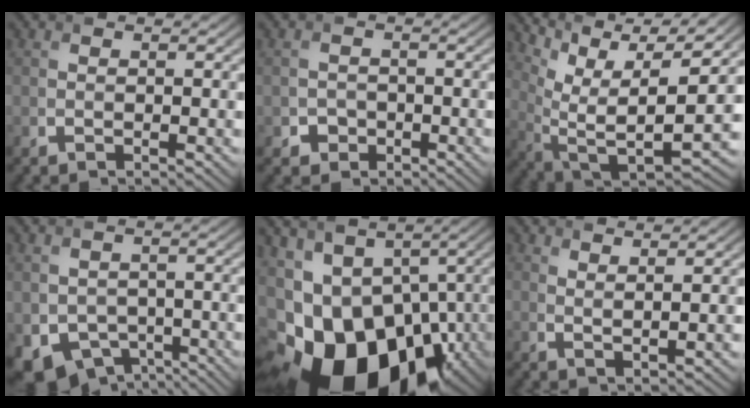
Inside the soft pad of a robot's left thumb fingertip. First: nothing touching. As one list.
[{"total": 1.6, "force": [-1.0, 1.2, -0.4], "torque": [0.013, -0.002, -0.022]}, {"total": 11.7, "force": [6.3, 4.7, 8.7], "torque": [-0.201, 0.008, 0.122]}, {"total": 5.8, "force": [-2.3, 4.7, 2.4], "torque": [-0.069, -0.028, -0.037]}, {"total": 18.7, "force": [-7.2, 11.9, 12.6], "torque": [-0.234, -0.026, -0.101]}, {"total": 3.3, "force": [2.9, 0.3, 1.5], "torque": [-0.017, -0.011, 0.052]}]